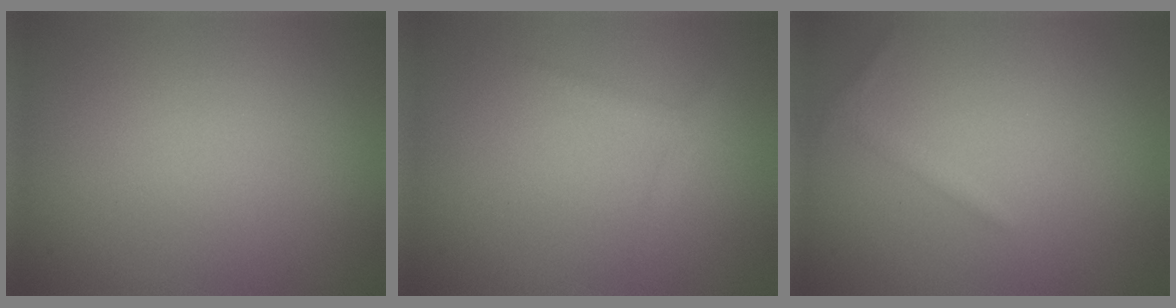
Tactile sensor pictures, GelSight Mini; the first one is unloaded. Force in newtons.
{"total": 1.2, "press": 1.2, "slide": 0.0}
{"total": 0.8, "press": 0.8, "slide": 0.0}